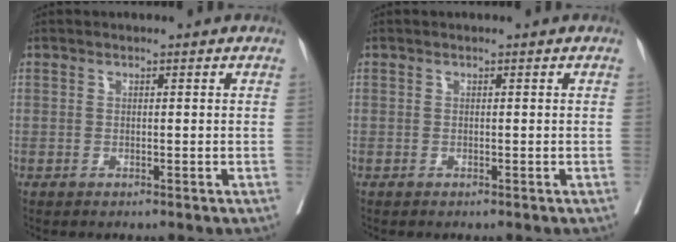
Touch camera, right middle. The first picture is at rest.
{"total": 0.0}